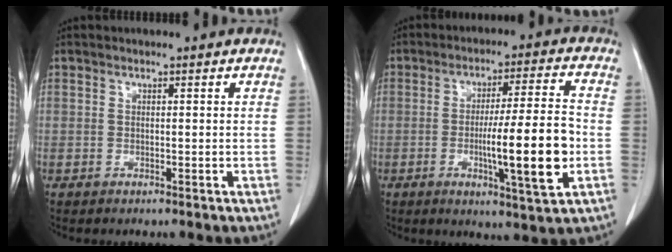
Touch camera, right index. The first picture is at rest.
{"total": 12.6, "force": [-2.6, 0.2, 12.3], "torque": [-0.190, -0.008, -0.041]}